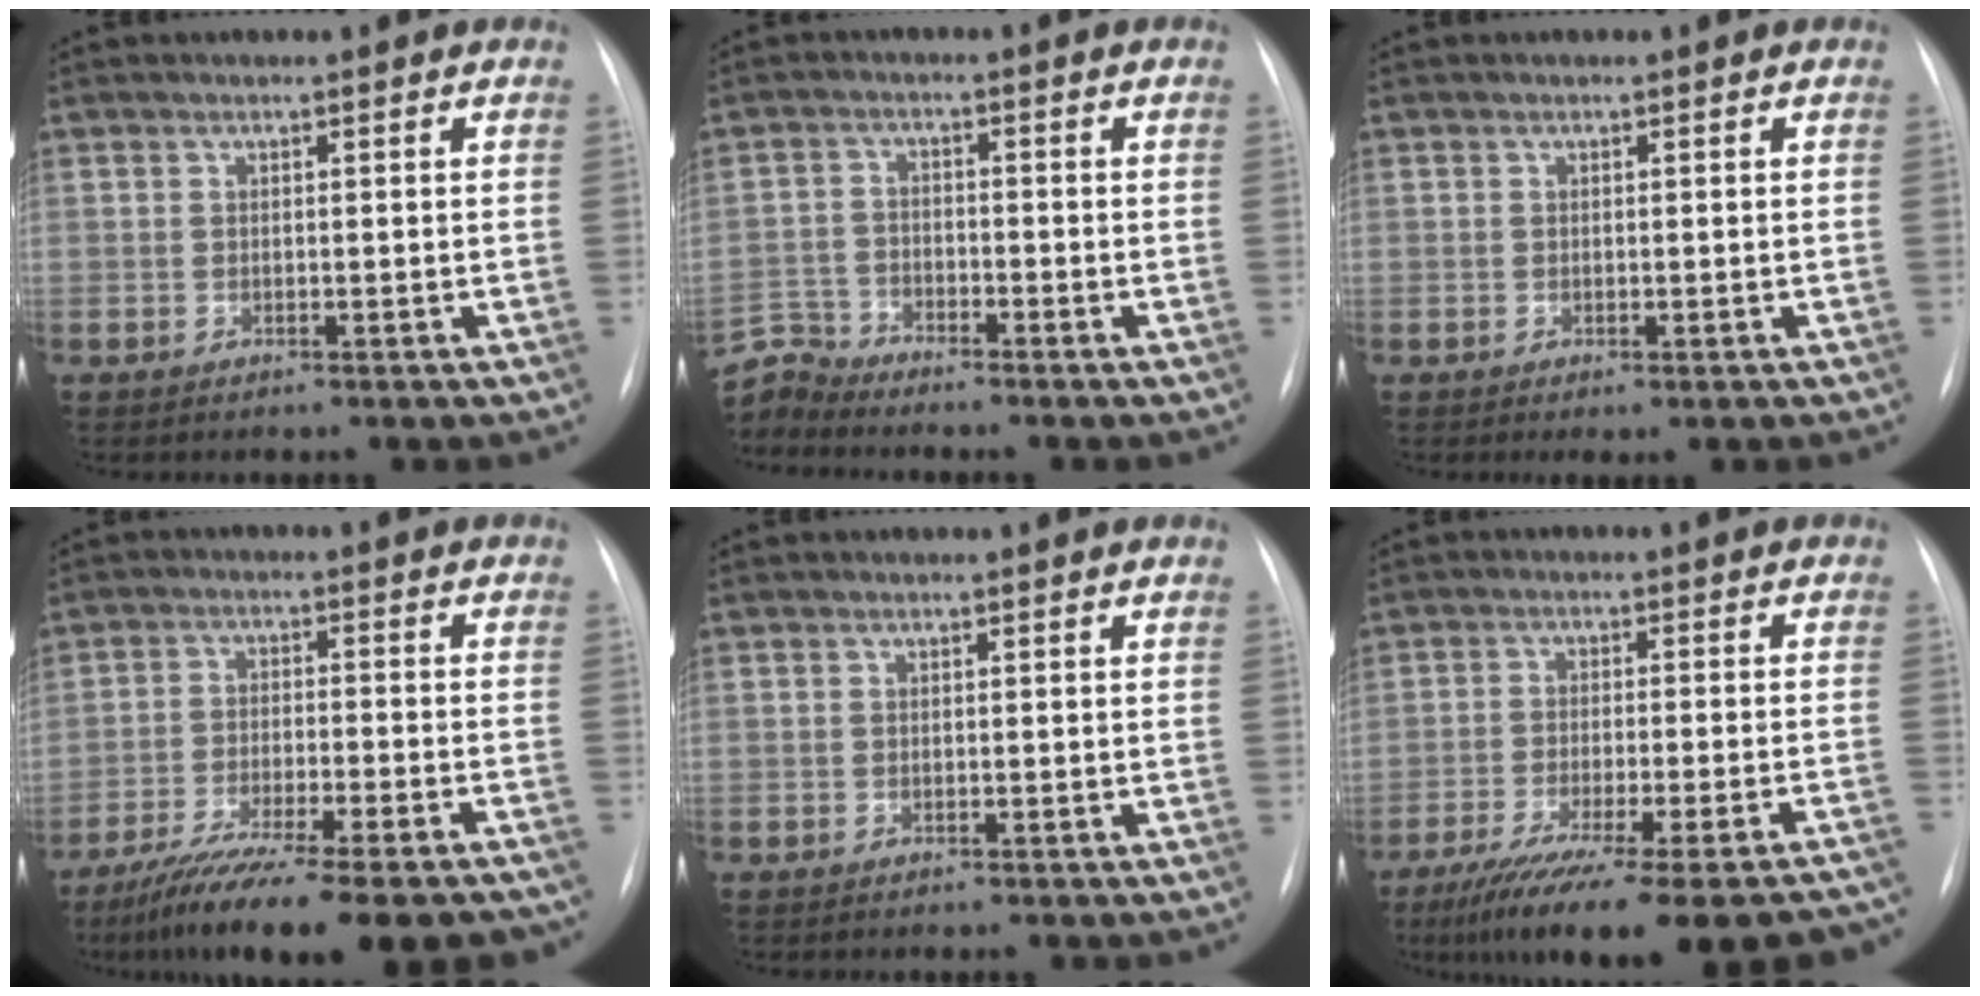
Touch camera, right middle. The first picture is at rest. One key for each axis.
{"total": 5.5, "fx": -5.4, "fy": -0.3, "fz": -0.9, "tx": 0.011, "ty": 0.000, "tz": -0.106}
{"total": 0.8, "fx": -0.3, "fy": 0.4, "fz": 0.6, "tx": -0.008, "ty": -0.003, "tz": -0.001}
{"total": 21.7, "fx": -17.8, "fy": 3.3, "fz": 11.9, "tx": -0.142, "ty": -0.021, "tz": -0.257}
{"total": 0.0}
{"total": 25.5, "fx": -21.3, "fy": 3.1, "fz": 13.6, "tx": -0.154, "ty": -0.034, "tz": -0.286}